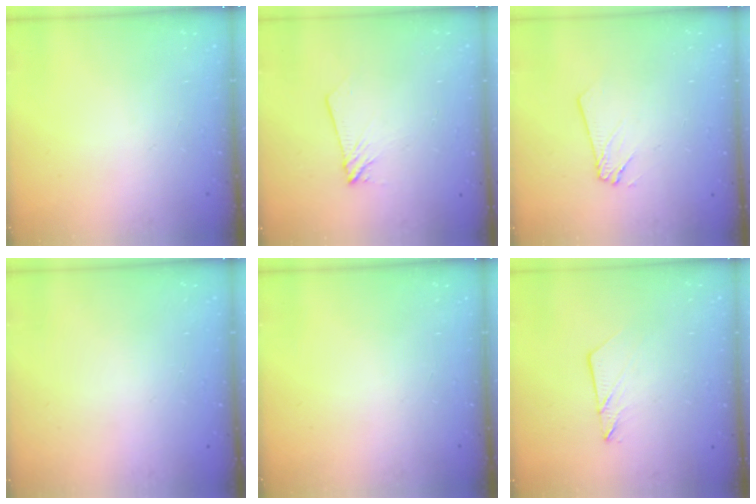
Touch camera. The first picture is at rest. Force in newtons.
{"total": 4.6, "press": 4.6, "slide": 0.5}
{"total": 2.4, "press": 2.4, "slide": 0.2}
{"total": 0.0}
{"total": 0.0}
{"total": 5.8, "press": 5.8, "slide": 0.7}